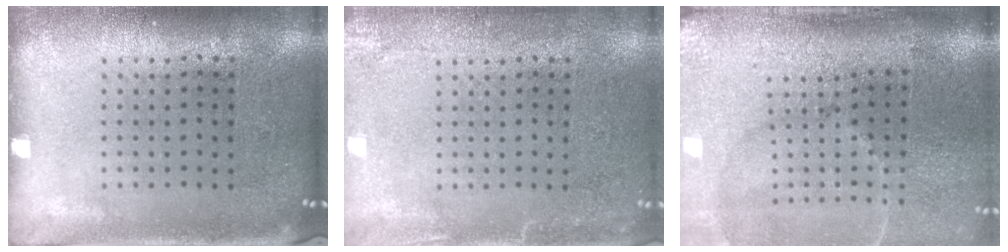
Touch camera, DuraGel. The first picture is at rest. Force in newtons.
{"total": 2.6, "press": 2.6, "slide": 0.3}
{"total": 4.7, "press": 3.9, "slide": 2.7}